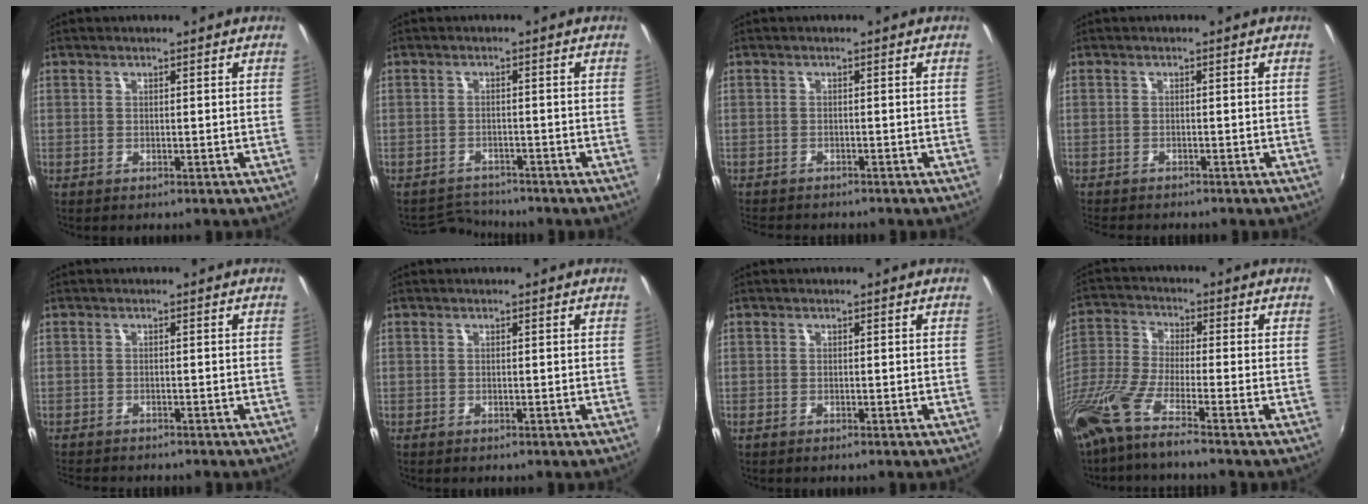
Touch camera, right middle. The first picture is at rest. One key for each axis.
{"total": 3.9, "fx": -3.8, "fy": 0.9, "fz": -0.5, "tx": -0.006, "ty": 0.003, "tz": -0.068}
{"total": 5.1, "fx": -4.7, "fy": 1.0, "fz": 1.6, "tx": -0.044, "ty": -0.017, "tz": -0.076}
{"total": 4.4, "fx": -4.1, "fy": 0.8, "fz": 1.4, "tx": -0.039, "ty": -0.017, "tz": -0.067}
{"total": 4.4, "fx": -4.1, "fy": 0.8, "fz": 1.3, "tx": -0.037, "ty": -0.017, "tz": -0.068}
{"total": 0.0}
{"total": 0.5, "fx": -0.4, "fy": 0.1, "fz": 0.3, "tx": -0.006, "ty": -0.002, "tz": -0.010}
{"total": 11.0, "fx": -7.6, "fy": 0.5, "fz": 8.0, "tx": -0.165, "ty": -0.031, "tz": -0.150}